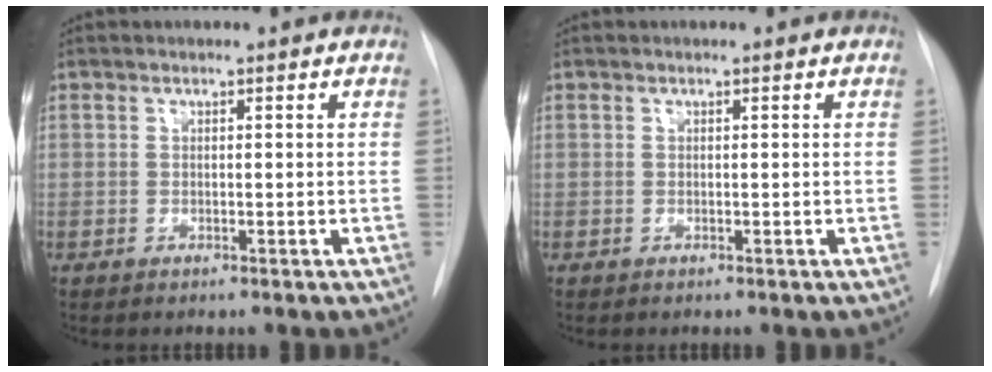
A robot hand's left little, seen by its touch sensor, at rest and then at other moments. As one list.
[{"total": 0.0}]